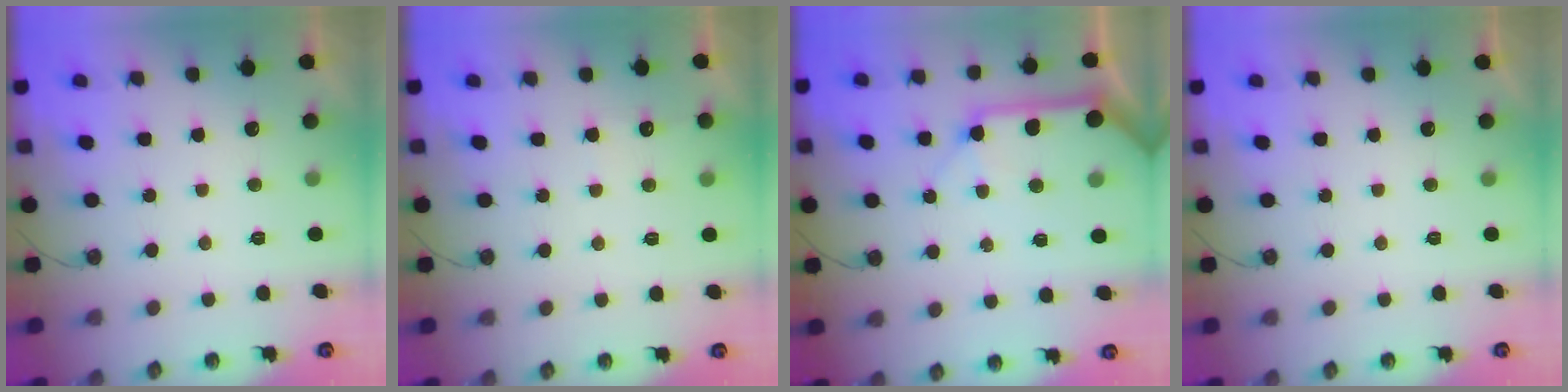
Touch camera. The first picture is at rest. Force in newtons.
{"total": 3.0, "press": 3.0, "slide": 0.3}
{"total": 13.3, "press": 13.2, "slide": 1.8}
{"total": 0.0}